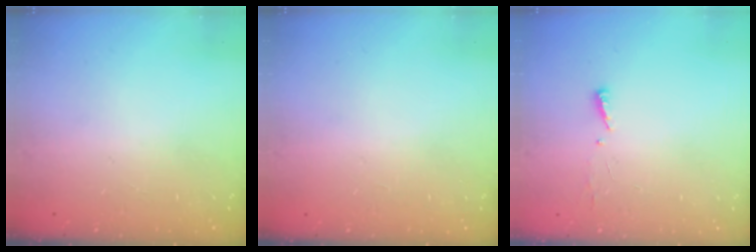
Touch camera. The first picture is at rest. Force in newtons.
{"total": 1.0, "press": 0.8, "slide": 0.6}
{"total": 4.1, "press": 4.0, "slide": 1.0}